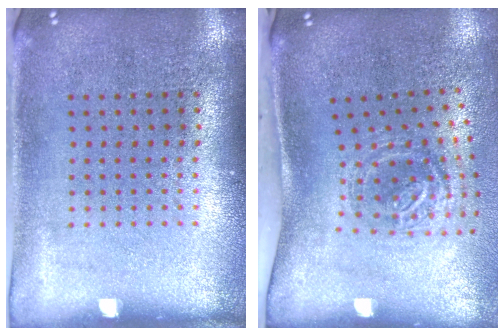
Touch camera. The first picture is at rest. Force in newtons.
{"total": 1.8, "press": 1.2, "slide": 1.4}